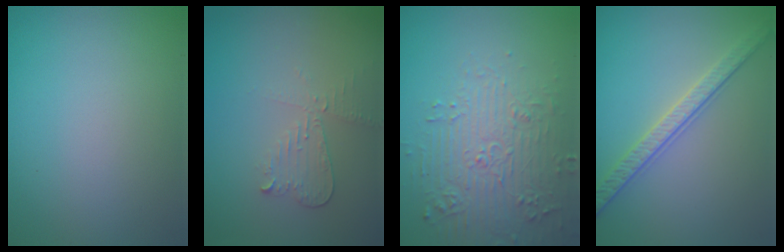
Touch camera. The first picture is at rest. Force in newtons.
{"total": 2.2, "press": 2.2, "slide": 0.2}
{"total": 4.6, "press": 4.2, "slide": 1.9}
{"total": 3.3, "press": 2.9, "slide": 1.5}